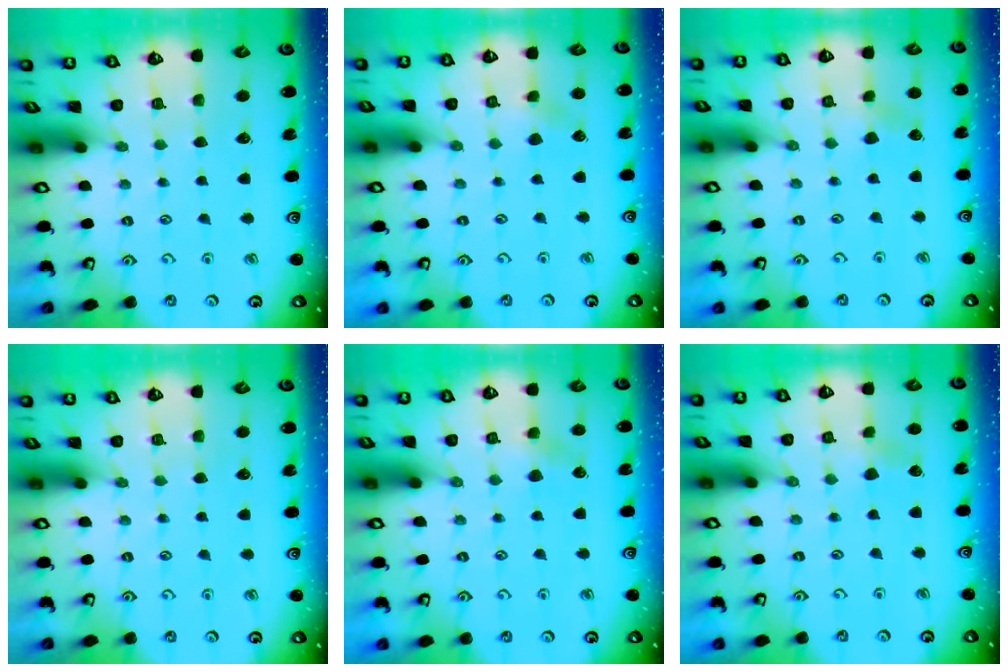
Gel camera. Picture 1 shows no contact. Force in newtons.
{"total": 3.6, "press": 3.5, "slide": 0.9}
{"total": 1.3, "press": 1.3, "slide": 0.2}
{"total": 0.0}
{"total": 5.3, "press": 5.3, "slide": 0.8}
{"total": 1.3, "press": 1.3, "slide": 0.2}